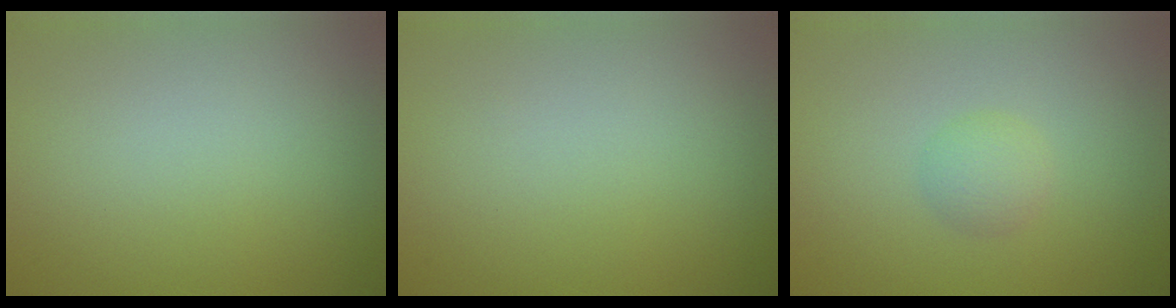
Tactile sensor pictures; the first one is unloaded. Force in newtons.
{"total": 0.0}
{"total": 1.5, "press": 1.5, "slide": 0.1}